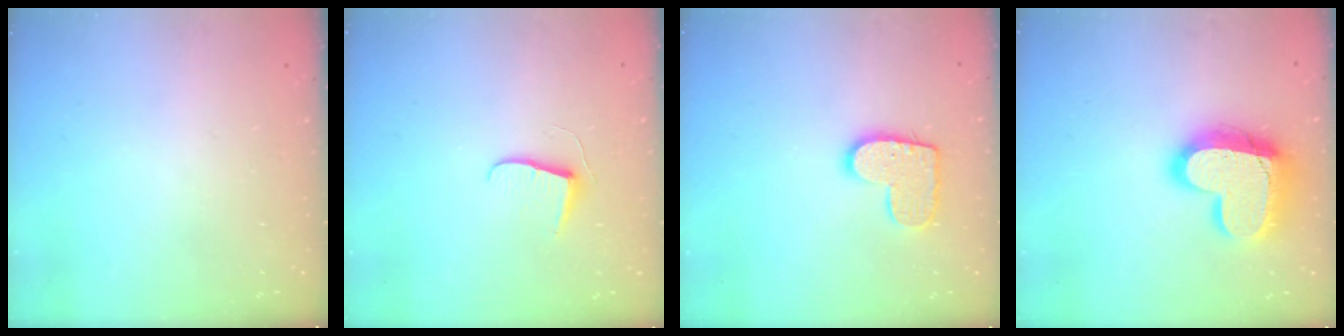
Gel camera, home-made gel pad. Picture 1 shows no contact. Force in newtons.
{"total": 6.8, "press": 6.8, "slide": 0.5}
{"total": 11.2, "press": 11.2, "slide": 0.7}
{"total": 19.3, "press": 19.2, "slide": 1.6}